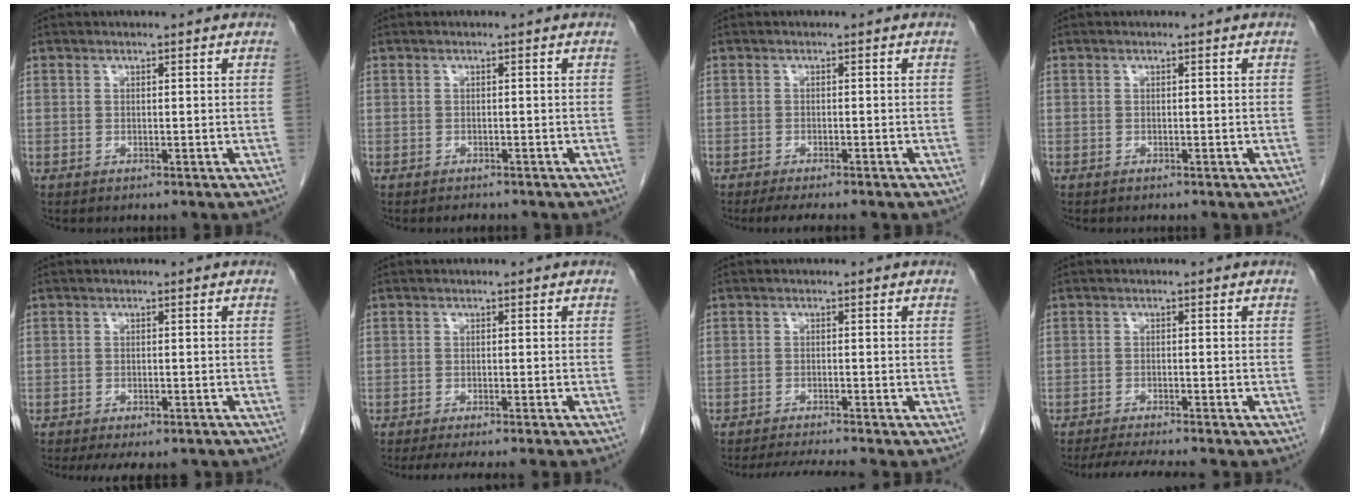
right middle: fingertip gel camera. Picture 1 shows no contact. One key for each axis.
{"total": 1.5, "fx": -1.3, "fy": 0.5, "fz": 0.4, "tx": -0.008, "ty": -0.002, "tz": -0.016}
{"total": 6.7, "fx": -5.4, "fy": 1.2, "fz": 3.7, "tx": -0.045, "ty": -0.010, "tz": -0.074}
{"total": 0.0}
{"total": 8.3, "fx": -6.9, "fy": 3.1, "fz": 3.5, "tx": -0.046, "ty": -0.005, "tz": -0.086}
{"total": 8.7, "fx": -7.5, "fy": -0.4, "fz": 4.3, "tx": -0.037, "ty": -0.017, "tz": -0.103}
{"total": 5.3, "fx": -4.9, "fy": -0.8, "fz": 1.8, "tx": -0.028, "ty": -0.014, "tz": -0.080}
{"total": 7.8, "fx": -7.0, "fy": 0.3, "fz": 3.5, "tx": -0.050, "ty": -0.015, "tz": -0.108}